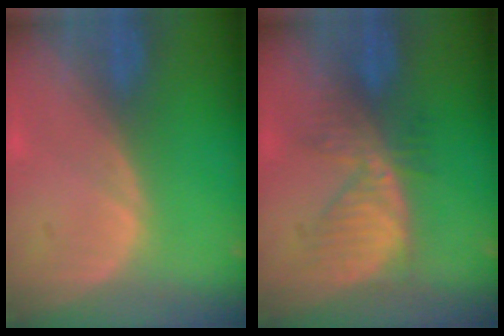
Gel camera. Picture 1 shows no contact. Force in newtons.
{"total": 6.0, "press": 5.9, "slide": 1.1}